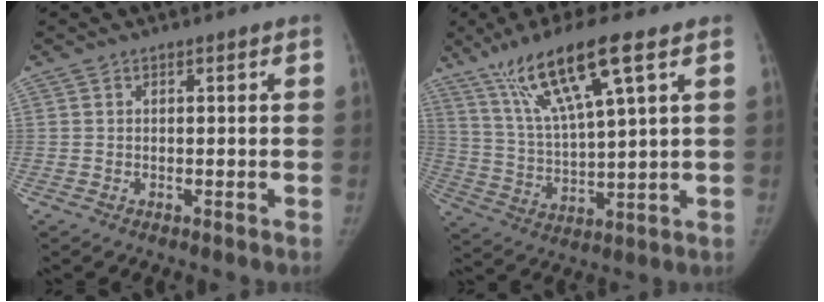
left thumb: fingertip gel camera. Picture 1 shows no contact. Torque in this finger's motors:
{"motor_torque": [1.07, -0.34, 1.29, -0.91, 0.42]}